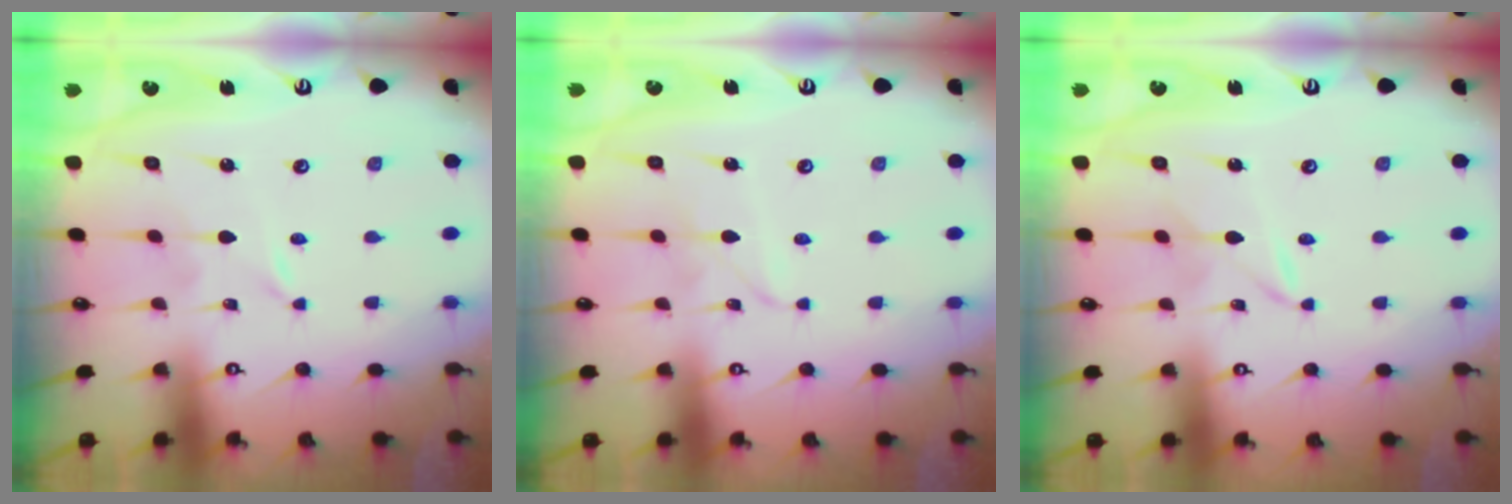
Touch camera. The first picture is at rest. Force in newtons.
{"total": 2.3, "press": 2.3, "slide": 0.2}
{"total": 2.0, "press": 2.0, "slide": 0.3}